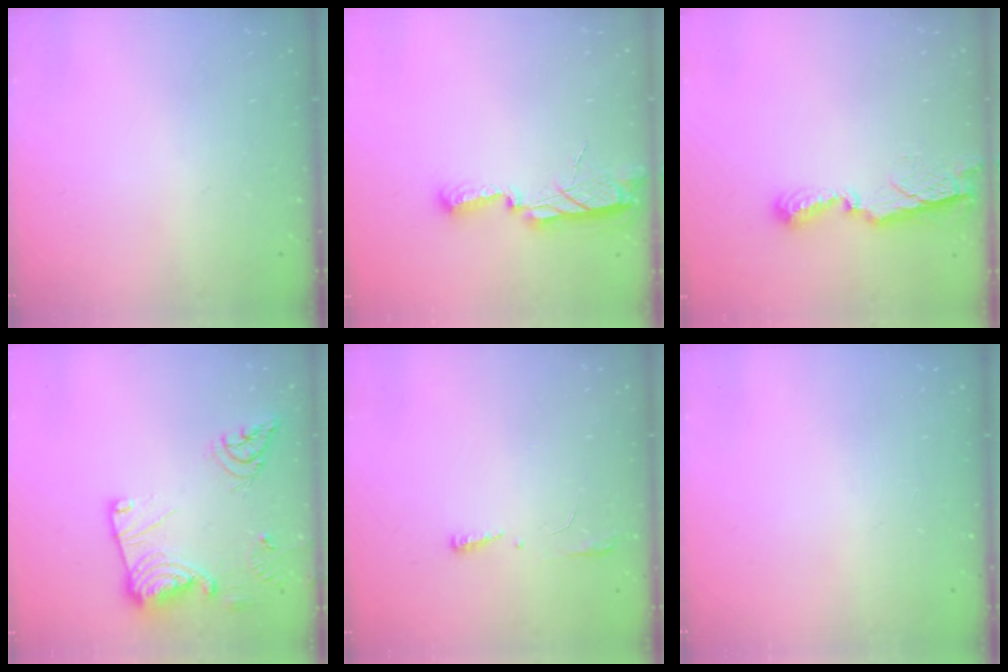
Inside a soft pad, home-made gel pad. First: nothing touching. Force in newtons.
{"total": 7.5, "press": 7.5, "slide": 0.8}
{"total": 7.5, "press": 7.5, "slide": 0.5}
{"total": 17.7, "press": 17.6, "slide": 1.8}
{"total": 3.8, "press": 3.6, "slide": 1.2}
{"total": 0.0}